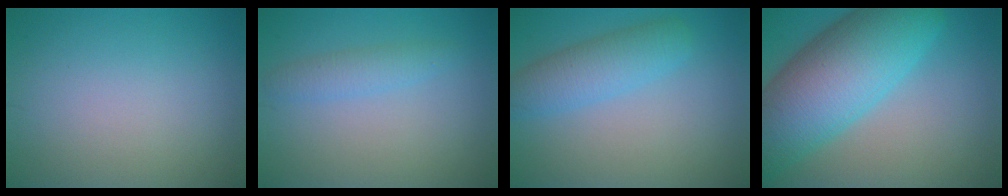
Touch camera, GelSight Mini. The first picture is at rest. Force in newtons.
{"total": 2.0, "press": 2.0, "slide": 0.2}
{"total": 4.0, "press": 4.0, "slide": 0.1}
{"total": 12.3, "press": 12.3, "slide": 0.5}